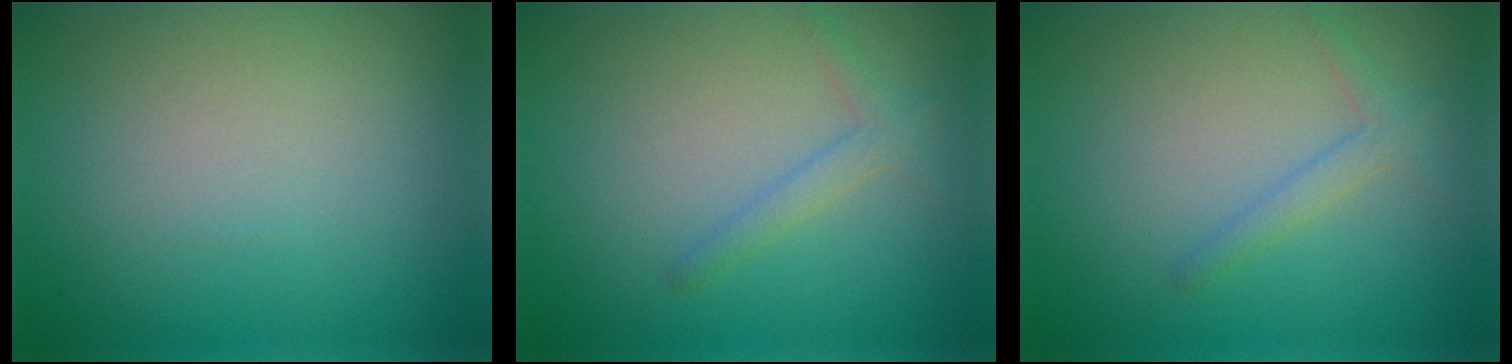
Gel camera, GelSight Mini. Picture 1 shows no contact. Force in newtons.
{"total": 1.5, "press": 1.5, "slide": 0.1}
{"total": 1.5, "press": 1.5, "slide": 0.1}